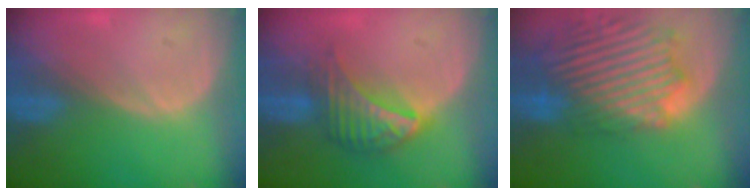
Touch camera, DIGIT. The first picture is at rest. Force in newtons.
{"total": 7.5, "press": 6.6, "slide": 3.6}
{"total": 14.3, "press": 12.4, "slide": 7.1}